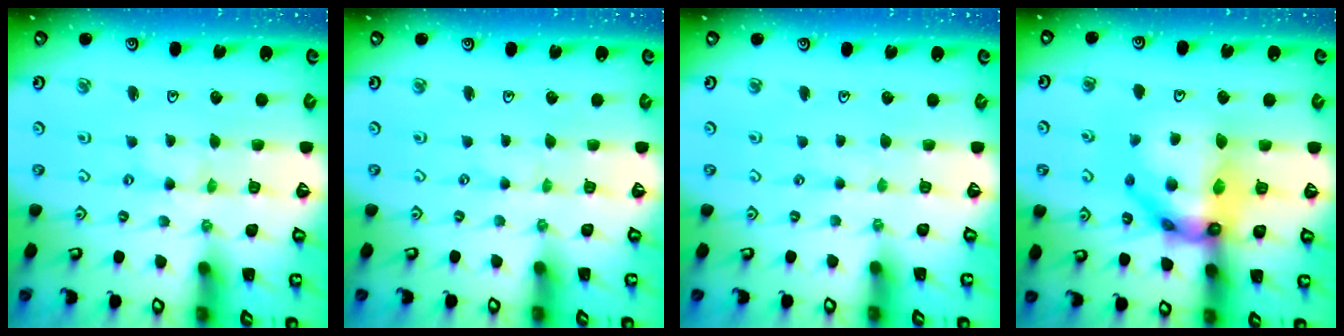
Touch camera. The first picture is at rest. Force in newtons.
{"total": 0.0}
{"total": 1.9, "press": 1.9, "slide": 0.4}
{"total": 17.4, "press": 17.4, "slide": 1.5}